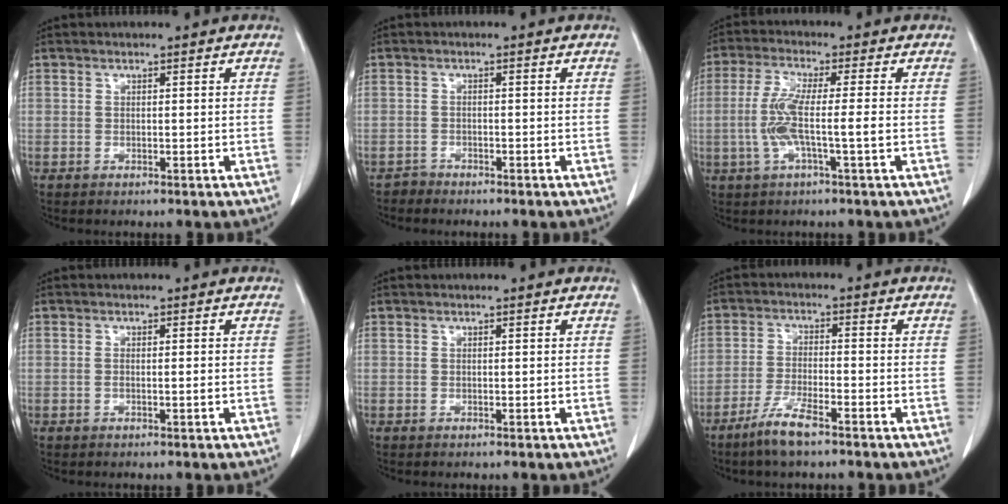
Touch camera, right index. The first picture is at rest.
{"total": 1.2, "force": [-1.1, 0.3, -0.4], "torque": [0.006, -0.001, -0.023]}
{"total": 6.7, "force": [-1.2, 0.1, 6.6], "torque": [-0.140, 0.004, -0.024]}
{"total": 0.9, "force": [-0.1, 0.1, 0.9], "torque": [-0.014, 0.003, 0.001]}
{"total": 0.0}
{"total": 6.0, "force": [-4.4, 0.7, 4.1], "torque": [-0.089, -0.009, -0.082]}